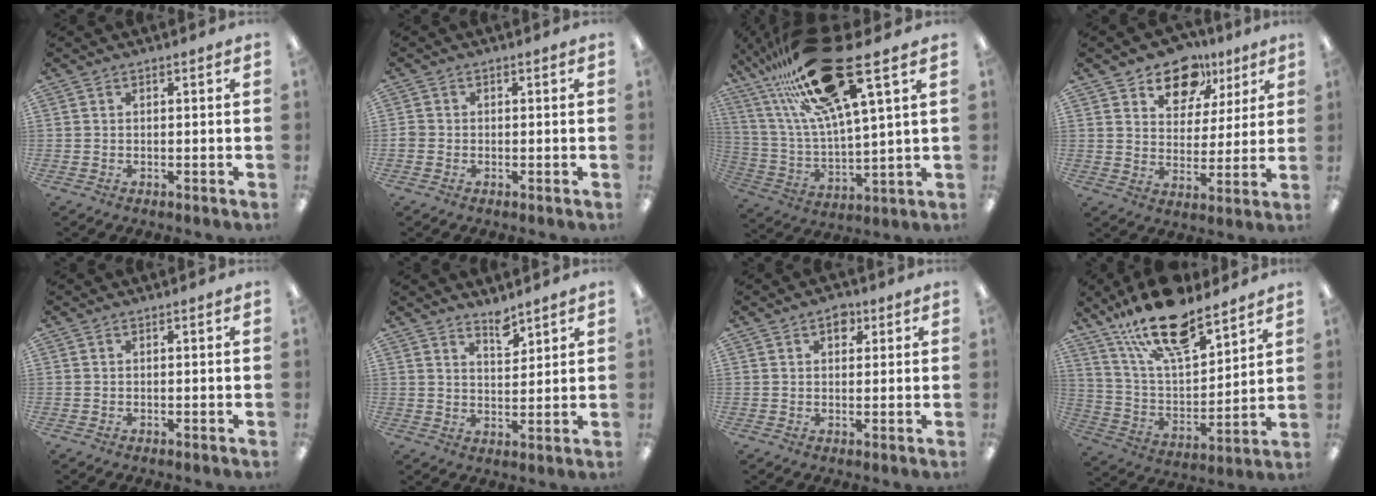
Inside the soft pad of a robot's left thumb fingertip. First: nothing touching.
{"total": 1.6, "force": [-0.6, 1.4, 0.4], "torque": [-0.006, 0.004, -0.013]}
{"total": 27.9, "force": [17.7, 7.3, 20.3], "torque": [-0.374, -0.079, 0.285]}
{"total": 12.0, "force": [8.4, 7.9, 3.5], "torque": [-0.049, -0.056, 0.154]}
{"total": 0.0}
{"total": 4.8, "force": [4.2, 1.5, 1.6], "torque": [-0.008, -0.035, 0.072]}
{"total": 3.8, "force": [2.0, 2.4, 2.2], "torque": [-0.015, -0.008, 0.029]}
{"total": 20.5, "force": [15.2, 7.1, 11.6], "torque": [-0.211, -0.085, 0.265]}